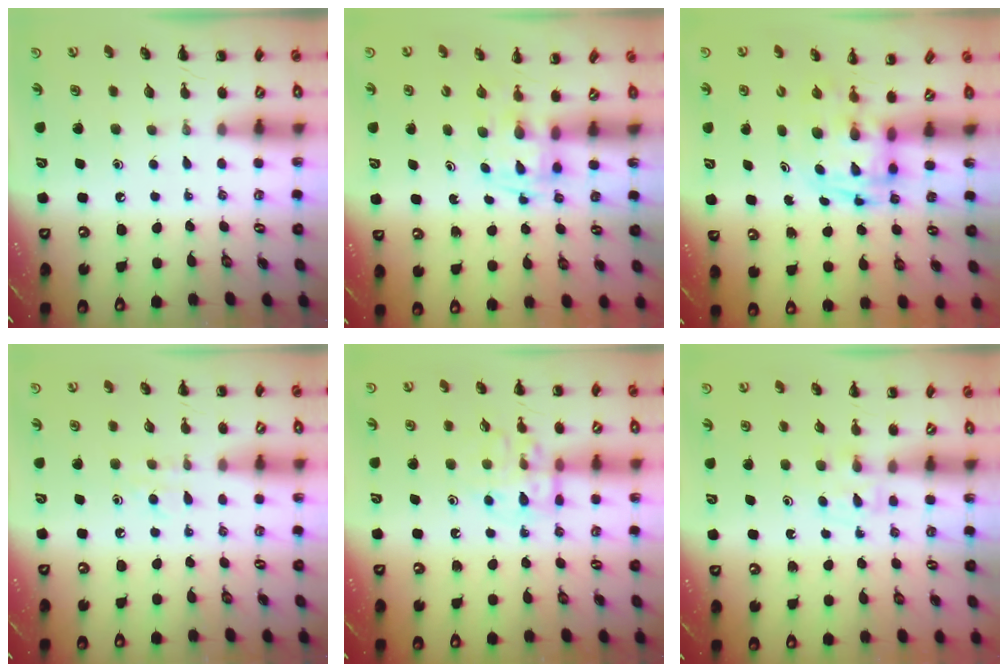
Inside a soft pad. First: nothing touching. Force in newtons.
{"total": 2.4, "press": 2.2, "slide": 1.1}
{"total": 2.8, "press": 2.8, "slide": 0.5}
{"total": 4.2, "press": 4.0, "slide": 1.3}
{"total": 11.3, "press": 11.2, "slide": 0.9}
{"total": 4.1, "press": 3.9, "slide": 1.4}